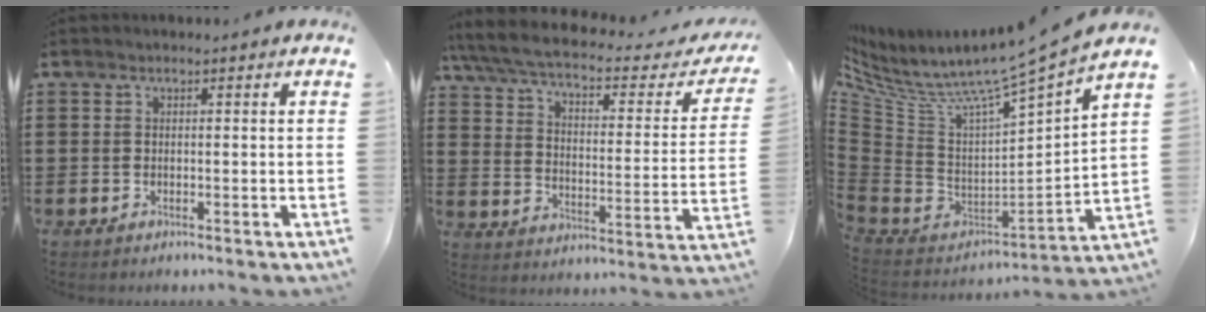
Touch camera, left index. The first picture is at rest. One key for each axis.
{"total": 5.1, "fx": 4.2, "fy": 0.5, "fz": 2.9, "tx": -0.078, "ty": -0.037, "tz": 0.067}
{"total": 6.8, "fx": 5.8, "fy": -0.3, "fz": 3.7, "tx": -0.094, "ty": -0.066, "tz": 0.081}